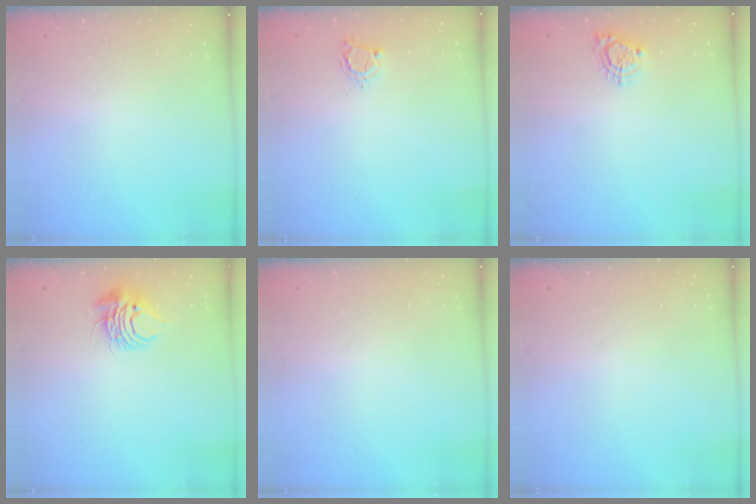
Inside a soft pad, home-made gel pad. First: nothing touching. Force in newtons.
{"total": 4.2, "press": 4.2, "slide": 0.4}
{"total": 5.9, "press": 5.9, "slide": 0.4}
{"total": 7.5, "press": 7.5, "slide": 0.4}
{"total": 0.0}
{"total": 0.0}